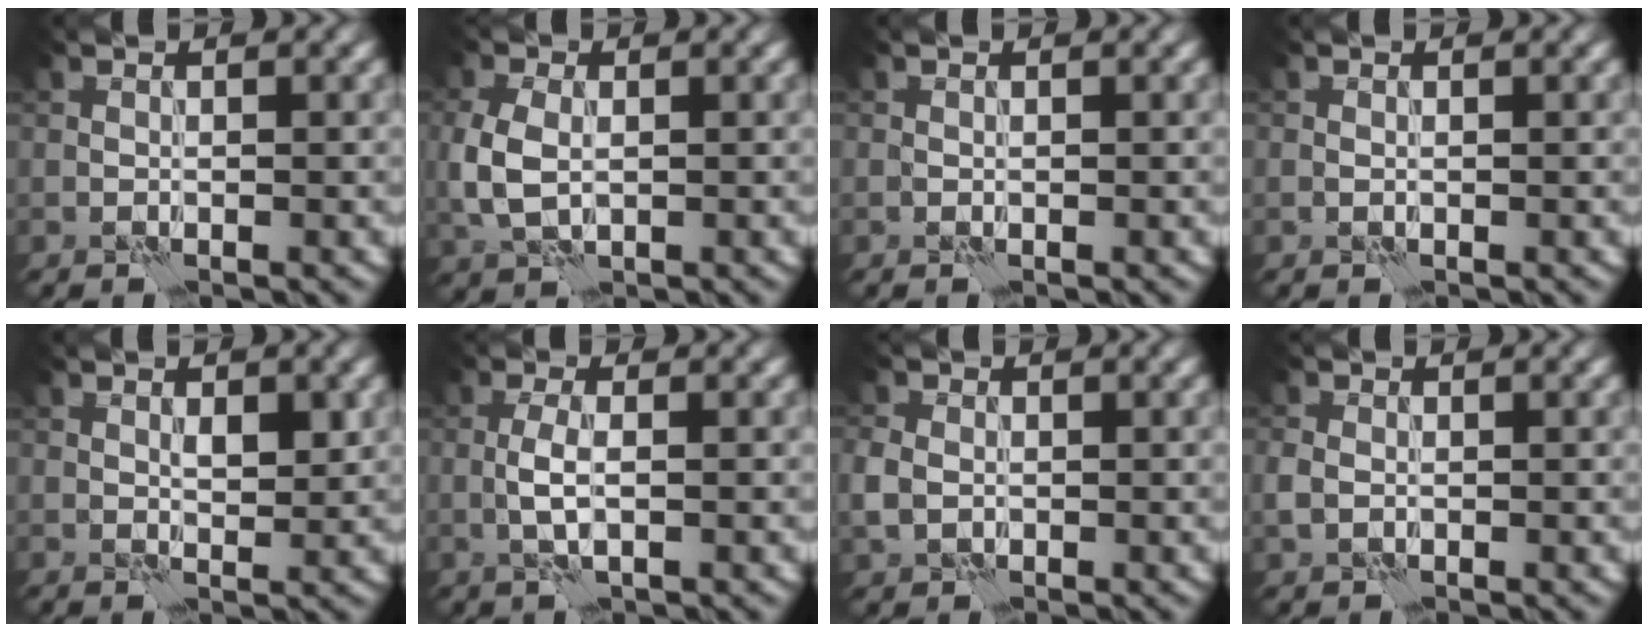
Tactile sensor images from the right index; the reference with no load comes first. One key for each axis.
{"total": 4.0, "fx": -0.1, "fy": 2.7, "fz": 3.0, "tx": -0.083, "ty": 0.000, "tz": -0.001}
{"total": 0.0}
{"total": 0.0}
{"total": 2.0, "fx": 0.7, "fy": 0.9, "fz": 1.6, "tx": -0.023, "ty": 0.001, "tz": 0.014}
{"total": 2.2, "fx": -0.3, "fy": 0.6, "fz": 2.1, "tx": -0.051, "ty": 0.005, "tz": -0.008}
{"total": 2.6, "fx": -0.3, "fy": 2.2, "fz": 1.5, "tx": -0.036, "ty": 0.001, "tz": -0.009}
{"total": 1.7, "fx": -0.3, "fy": 1.3, "fz": 1.0, "tx": -0.025, "ty": 0.001, "tz": -0.008}